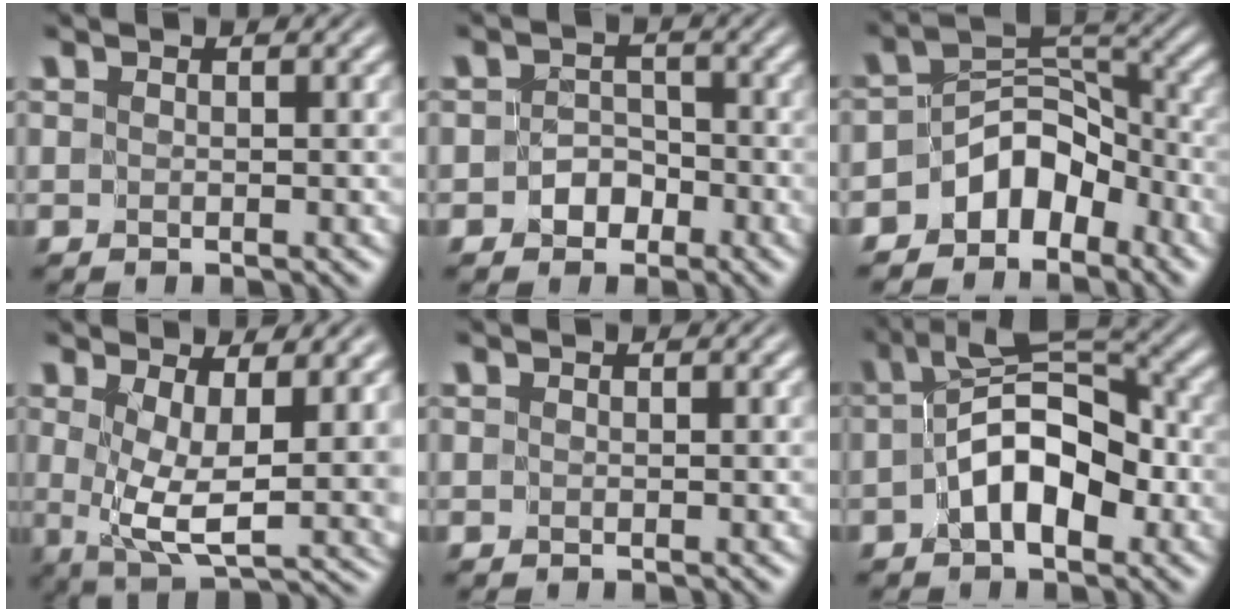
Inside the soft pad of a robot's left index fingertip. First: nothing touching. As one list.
[{"total": 2.0, "force": [-1.1, 1.6, 0.3], "torque": [0.021, 0.008, -0.027]}, {"total": 5.6, "force": [-3.8, 3.5, 2.2], "torque": [-0.005, 0.008, -0.073]}, {"total": 8.0, "force": [1.6, 3.1, 7.2], "torque": [-0.131, -0.019, 0.035]}, {"total": 0.0}, {"total": 7.2, "force": [-1.2, 3.7, 6.1], "torque": [-0.104, 0.013, -0.026]}]